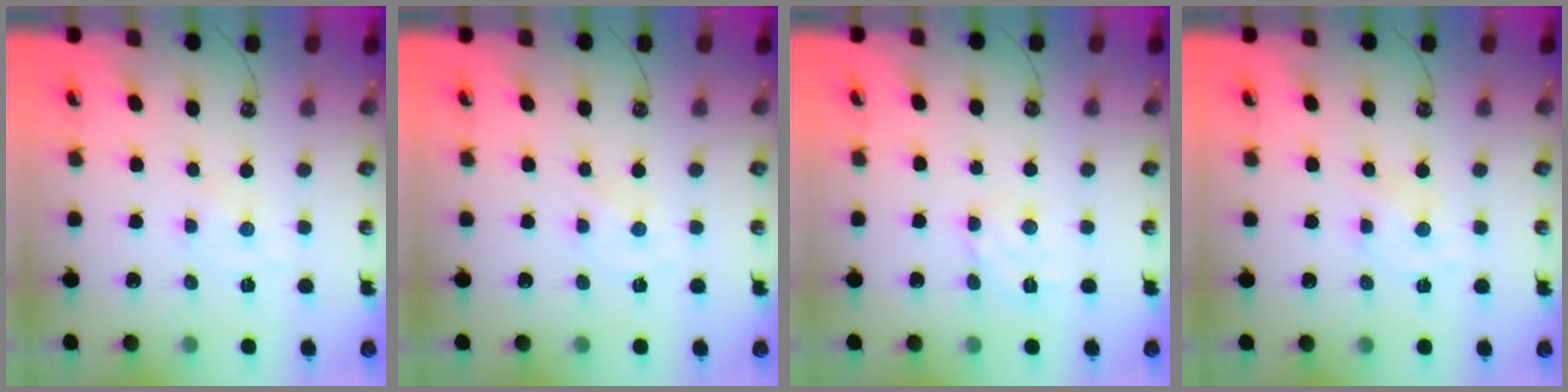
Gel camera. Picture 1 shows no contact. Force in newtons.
{"total": 0.0}
{"total": 4.7, "press": 4.7, "slide": 0.2}
{"total": 0.9, "press": 0.8, "slide": 0.1}